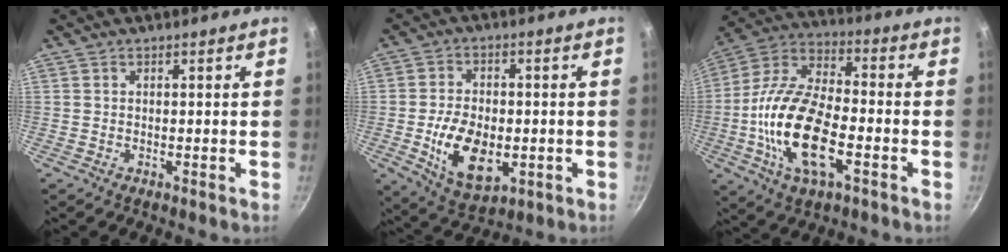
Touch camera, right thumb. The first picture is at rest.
{"total": 12.9, "force": [-2.5, 7.8, 10.0], "torque": [-0.160, 0.000, -0.032]}
{"total": 19.9, "force": [-5.0, 9.3, 16.8], "torque": [-0.317, 0.029, -0.108]}